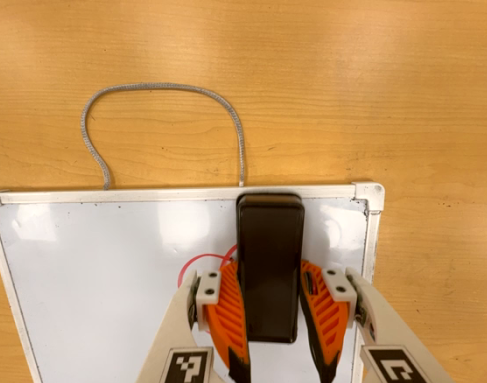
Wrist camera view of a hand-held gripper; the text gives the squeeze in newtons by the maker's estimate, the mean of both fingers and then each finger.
{"total": 15.1, "left": 15.6, "right": 14.6}